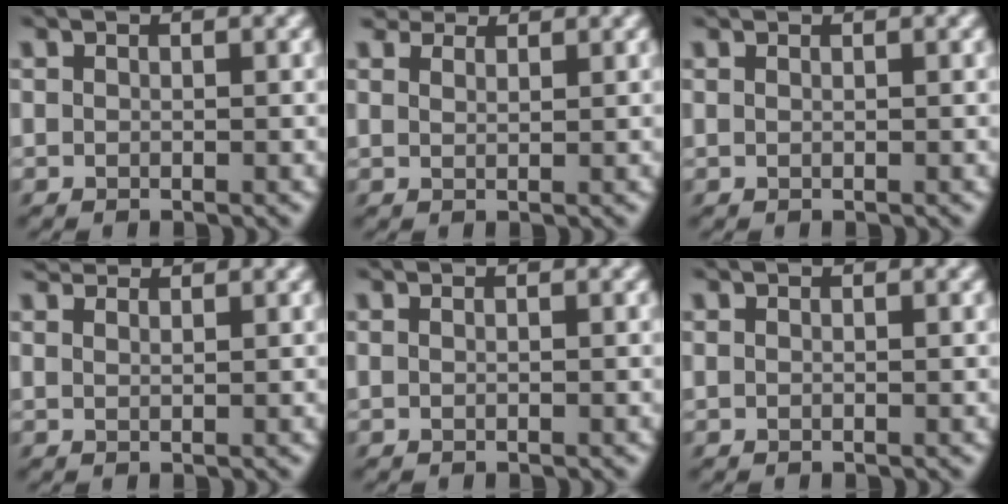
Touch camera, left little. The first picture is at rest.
{"total": 3.7, "force": [3.0, 1.8, 1.4], "torque": [-0.072, 0.001, 0.057]}
{"total": 0.5, "force": [0.4, -0.3, 0.0], "torque": [-0.001, 0.002, 0.008]}
{"total": 2.3, "force": [2.3, 0.2, 0.5], "torque": [-0.026, -0.001, 0.047]}
{"total": 0.0}
{"total": 0.0}